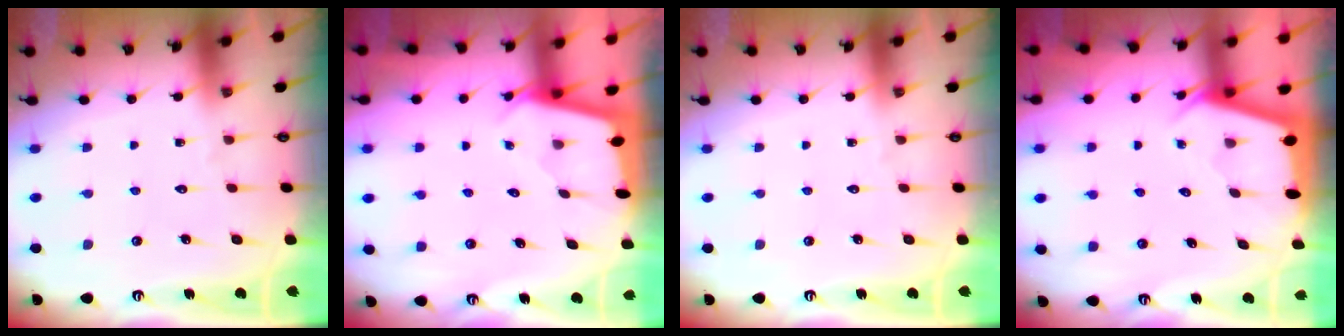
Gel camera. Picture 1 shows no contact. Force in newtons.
{"total": 1.7, "press": 1.7, "slide": 0.0}
{"total": 0.0}
{"total": 2.2, "press": 2.2, "slide": 0.3}